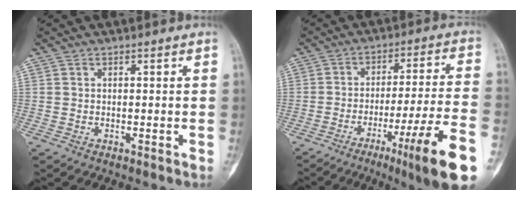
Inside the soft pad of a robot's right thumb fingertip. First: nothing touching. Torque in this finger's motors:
{"motor_torque": [0.35, 0.90, 1.01, -1.00, 0.19]}